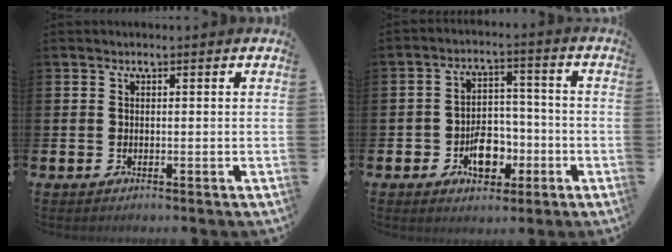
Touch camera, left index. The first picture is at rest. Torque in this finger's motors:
{"motor_torque": [0.61, 0.00, 0.22, 0.15]}